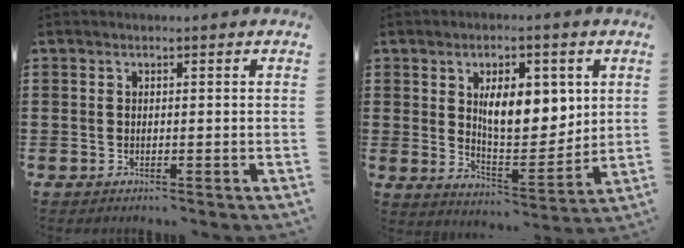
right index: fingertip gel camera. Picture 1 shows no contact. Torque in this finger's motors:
{"motor_torque": [1.07, 0.57, 0.48, 0.10]}